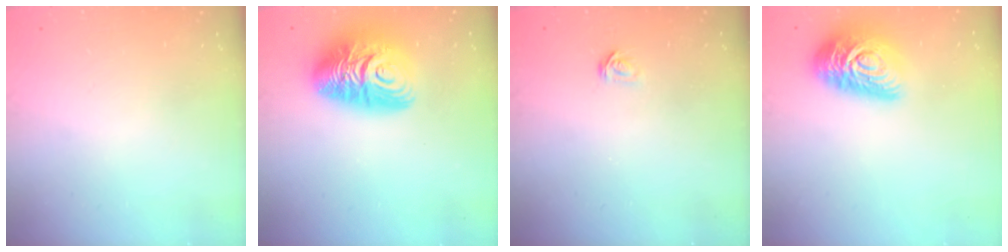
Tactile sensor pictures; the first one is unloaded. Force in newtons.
{"total": 14.8, "press": 14.7, "slide": 1.5}
{"total": 2.1, "press": 2.1, "slide": 0.2}
{"total": 16.1, "press": 16.0, "slide": 0.9}